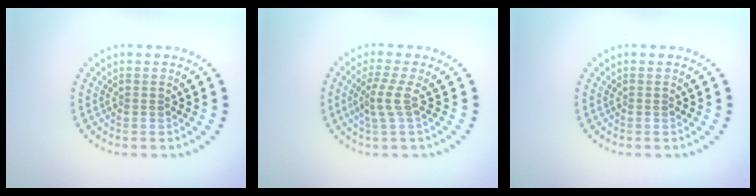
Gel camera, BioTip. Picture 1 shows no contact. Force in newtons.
{"total": 2.2, "press": 1.6, "slide": 1.6}
{"total": 0.0}